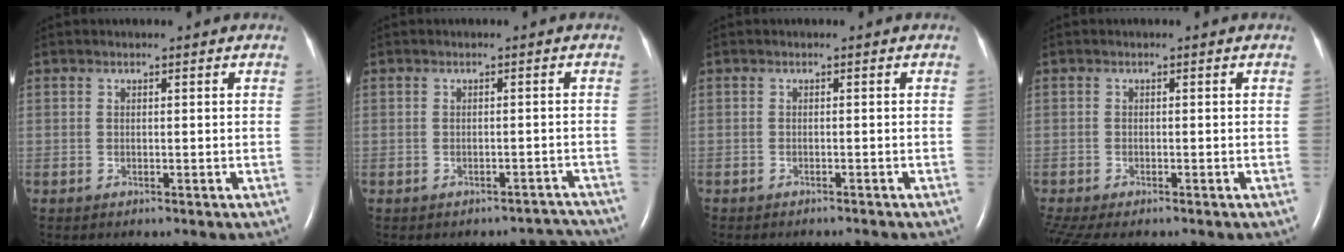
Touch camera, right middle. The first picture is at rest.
{"total": 3.3, "force": [-3.1, 1.0, -0.8], "torque": [0.023, 0.017, -0.031]}
{"total": 2.5, "force": [-2.4, 0.2, 0.6], "torque": [-0.008, -0.005, -0.030]}
{"total": 6.1, "force": [-4.8, 1.8, 3.3], "torque": [-0.063, -0.010, -0.079]}